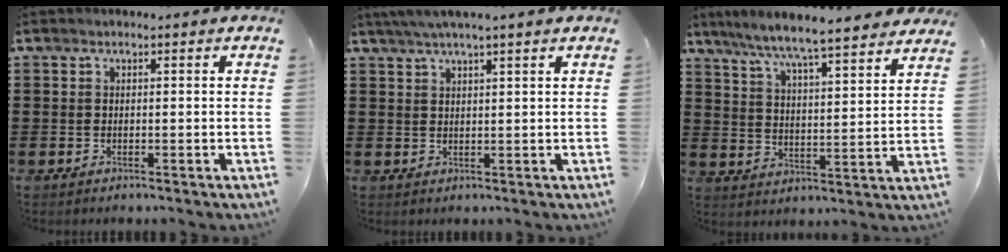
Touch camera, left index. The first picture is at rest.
{"total": 2.8, "force": [2.3, 0.1, 1.7], "torque": [-0.036, 0.003, 0.043]}
{"total": 6.0, "force": [5.6, -0.4, 2.1], "torque": [-0.069, -0.041, 0.092]}